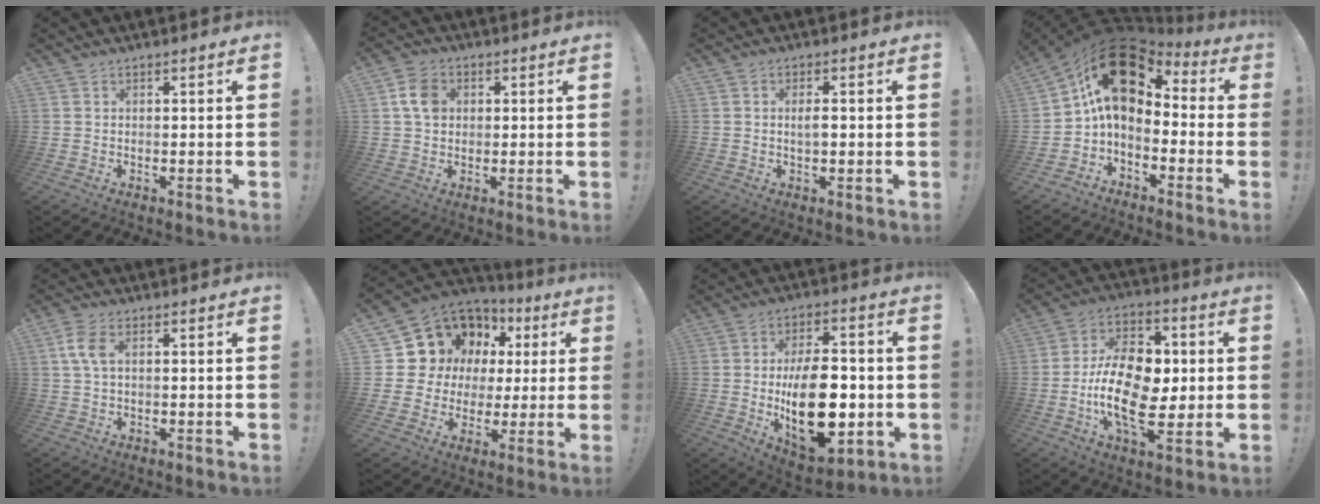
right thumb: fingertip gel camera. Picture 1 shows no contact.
{"total": 7.7, "force": [1.6, 6.1, 4.3], "torque": [-0.073, 0.007, 0.033]}
{"total": 2.3, "force": [0.1, 0.7, 2.2], "torque": [-0.033, 0.001, 0.000]}
{"total": 17.3, "force": [5.2, 10.4, 12.8], "torque": [-0.205, -0.023, 0.096]}
{"total": 5.8, "force": [1.1, 3.3, 4.6], "torque": [-0.093, 0.002, 0.019]}
{"total": 11.8, "force": [6.7, 9.3, 3.0], "torque": [-0.052, -0.058, 0.145]}
{"total": 22.3, "force": [-2.7, 12.5, 18.3], "torque": [-0.302, -0.007, -0.034]}
{"total": 21.6, "force": [-1.7, 12.8, 17.4], "torque": [-0.314, -0.001, -0.027]}